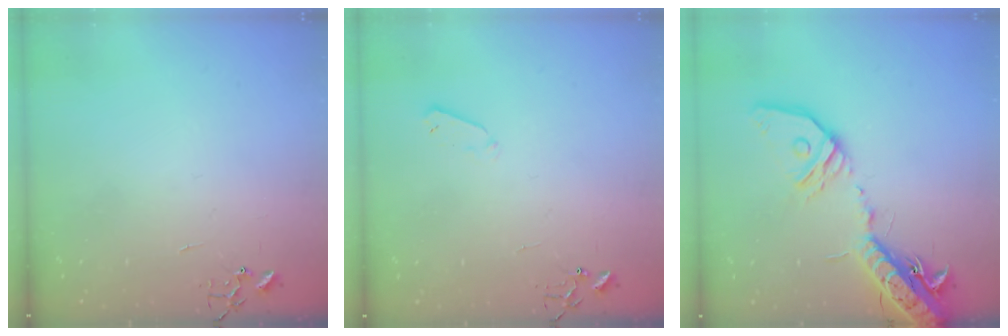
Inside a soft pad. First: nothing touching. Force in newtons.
{"total": 3.7, "press": 3.6, "slide": 0.7}
{"total": 22.2, "press": 21.7, "slide": 4.7}